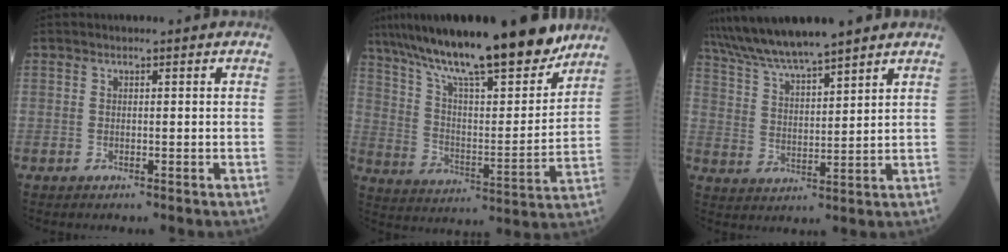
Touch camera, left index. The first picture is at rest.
{"total": 23.3, "force": [18.5, 3.6, 13.7], "torque": [-0.232, 0.004, 0.297]}
{"total": 11.2, "force": [9.7, 0.5, 5.5], "torque": [-0.104, 0.027, 0.180]}